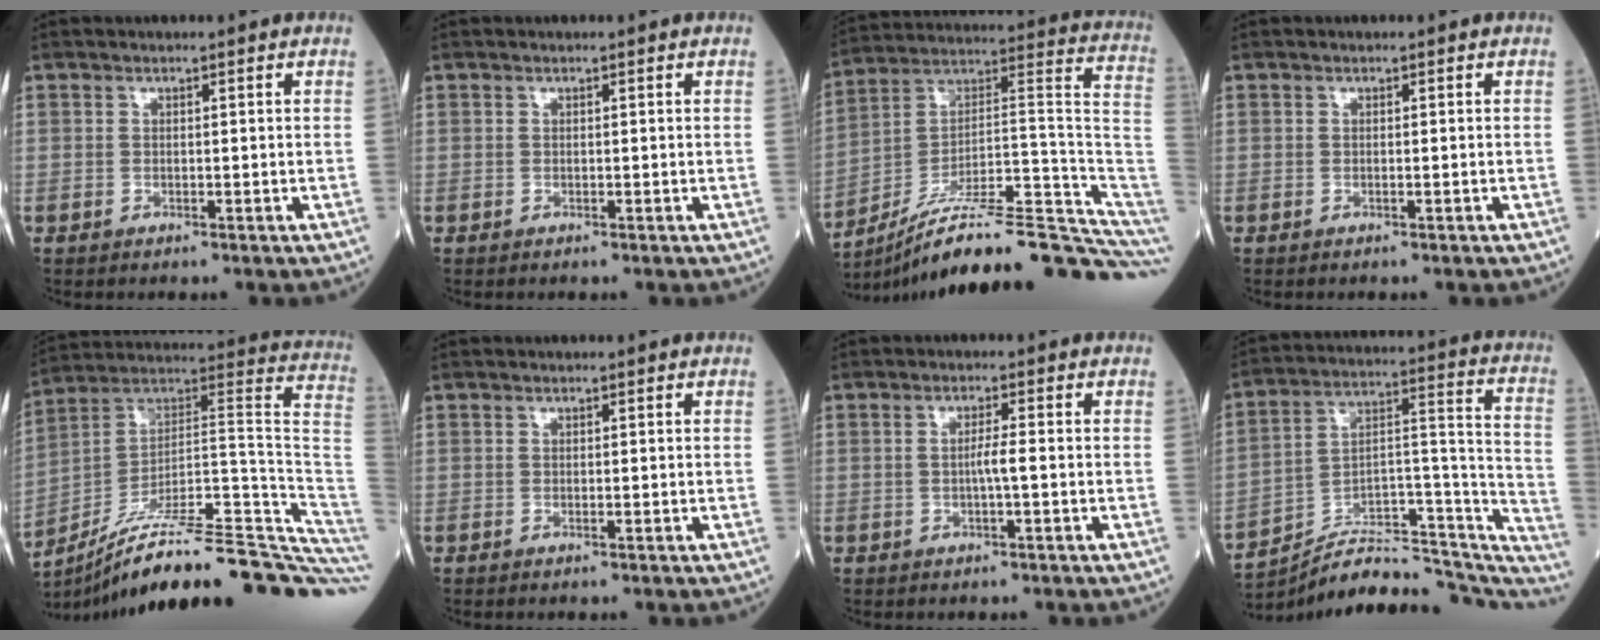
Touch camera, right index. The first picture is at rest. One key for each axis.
{"total": 0.0}
{"total": 25.5, "fx": -19.5, "fy": 2.1, "fz": 16.3, "tx": -0.155, "ty": 0.049, "tz": -0.296}
{"total": 0.0}
{"total": 30.7, "fx": -24.2, "fy": 2.0, "fz": 18.8, "tx": -0.161, "ty": 0.025, "tz": -0.354}
{"total": 0.0}
{"total": 2.2, "fx": -0.4, "fy": -0.2, "fz": 2.2, "tx": -0.042, "ty": -0.001, "tz": -0.007}
{"total": 24.1, "fx": -21.9, "fy": 6.1, "fz": 7.9, "tx": -0.088, "ty": 0.065, "tz": -0.318}